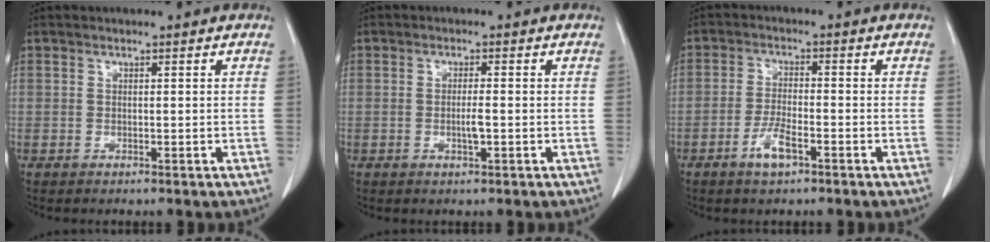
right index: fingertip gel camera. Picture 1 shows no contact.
{"total": 2.2, "force": [-0.4, 0.2, 2.2], "torque": [-0.042, 0.000, -0.005]}
{"total": 4.3, "force": [-2.4, 1.0, 3.5], "torque": [-0.068, 0.000, -0.044]}